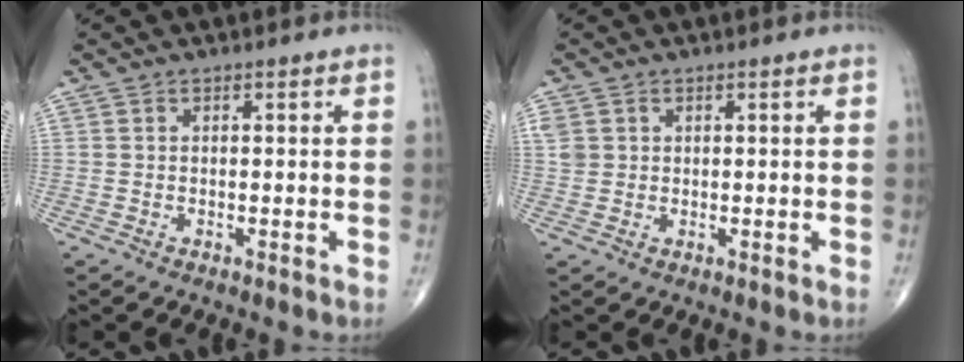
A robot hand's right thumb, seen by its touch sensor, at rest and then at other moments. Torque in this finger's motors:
{"motor_torque": [0.00, 0.18, 0.39, 0.29, -0.04]}